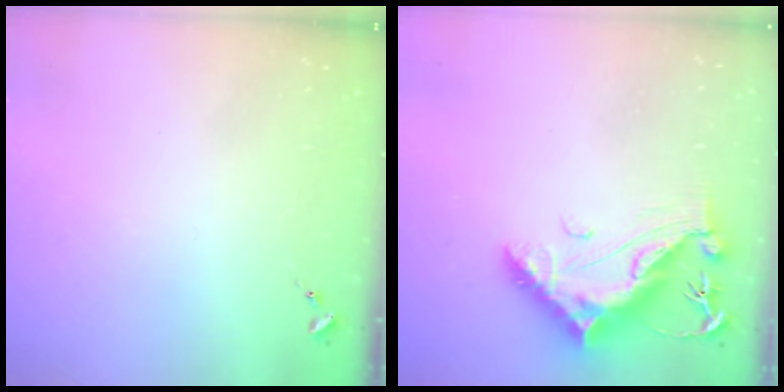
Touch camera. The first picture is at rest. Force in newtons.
{"total": 13.0, "press": 12.9, "slide": 1.6}